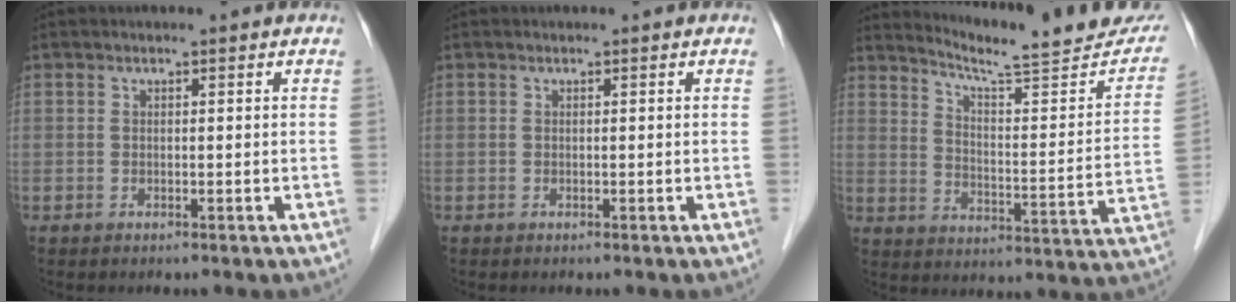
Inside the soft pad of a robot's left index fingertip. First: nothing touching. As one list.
[{"total": 0.0}, {"total": 20.4, "force": [18.8, 1.5, 7.8], "torque": [-0.110, -0.062, 0.243]}]